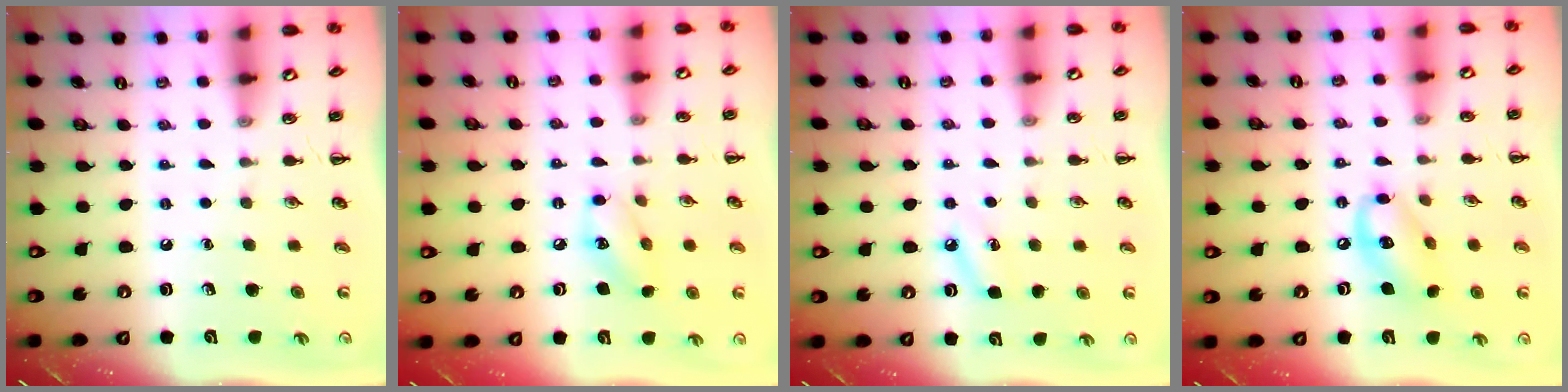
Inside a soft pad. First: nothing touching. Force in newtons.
{"total": 8.6, "press": 8.5, "slide": 0.8}
{"total": 4.5, "press": 4.3, "slide": 1.4}
{"total": 12.2, "press": 12.0, "slide": 2.5}